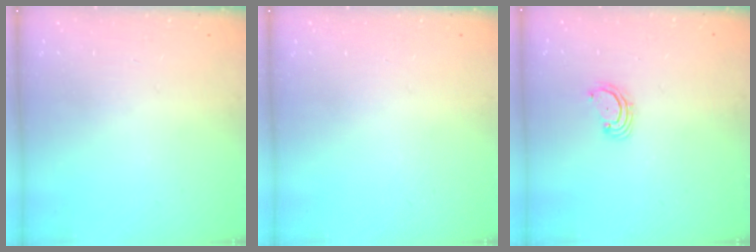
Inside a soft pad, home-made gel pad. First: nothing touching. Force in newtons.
{"total": 0.0}
{"total": 2.6, "press": 2.6, "slide": 0.3}